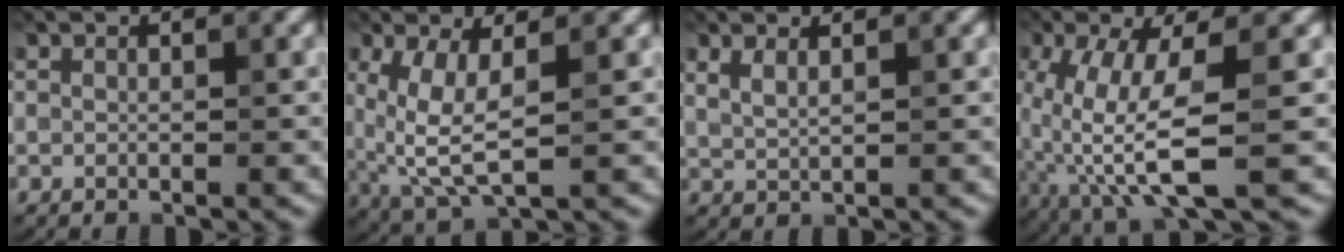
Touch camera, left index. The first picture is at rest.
{"total": 5.6, "force": [0.1, 2.1, 5.2], "torque": [-0.131, -0.015, 0.007]}
{"total": 1.3, "force": [0.7, 0.3, 1.1], "torque": [-0.028, -0.004, 0.015]}
{"total": 7.4, "force": [-1.5, 2.1, 7.0], "torque": [-0.164, -0.009, -0.028]}